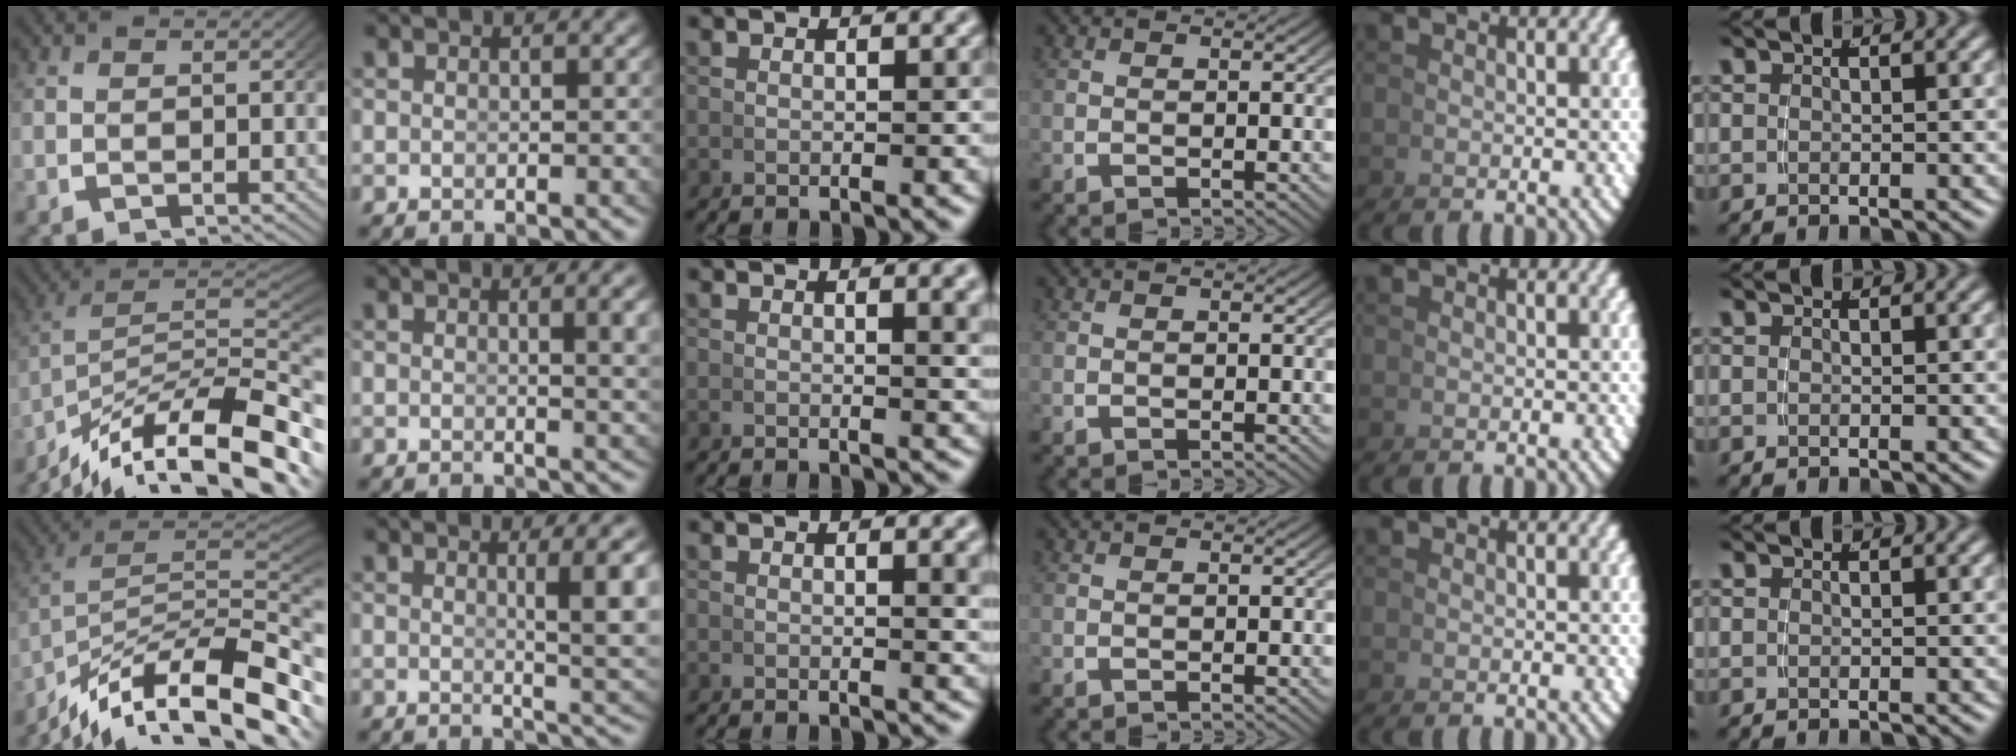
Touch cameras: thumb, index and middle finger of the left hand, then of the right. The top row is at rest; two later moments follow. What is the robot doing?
{"motion": "lift_and_place", "object": "cup"}